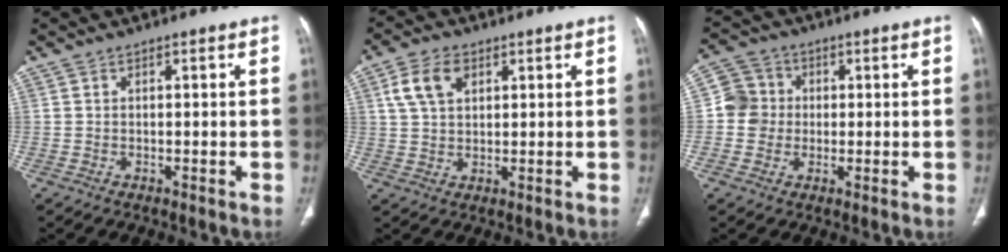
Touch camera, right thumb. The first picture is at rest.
{"total": 6.9, "force": [2.8, 4.4, 4.6], "torque": [-0.082, 0.001, 0.055]}
{"total": 6.1, "force": [0.0, 5.9, 1.3], "torque": [0.001, 0.013, -0.009]}